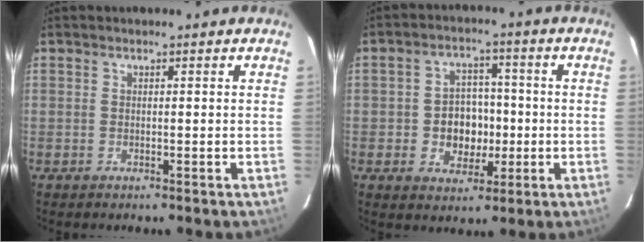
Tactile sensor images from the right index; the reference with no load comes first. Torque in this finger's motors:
{"motor_torque": [0.27, -0.13, 0.24, 0.02]}